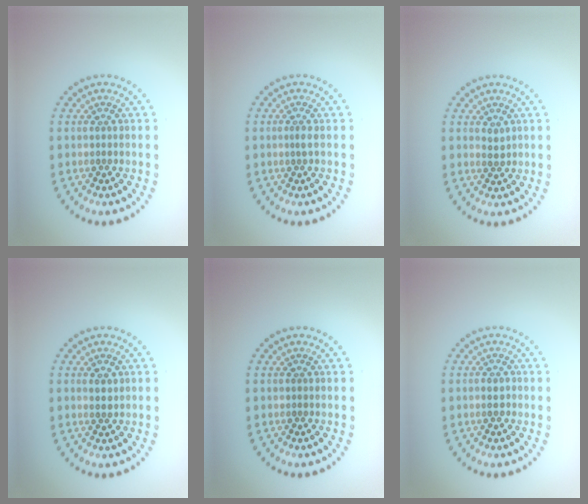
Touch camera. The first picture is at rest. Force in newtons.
{"total": 0.9, "press": 0.5, "slide": 0.7}
{"total": 0.8, "press": 0.8, "slide": 0.3}
{"total": 1.1, "press": 1.1, "slide": 0.4}
{"total": 0.0}
{"total": 1.1, "press": 1.0, "slide": 0.4}